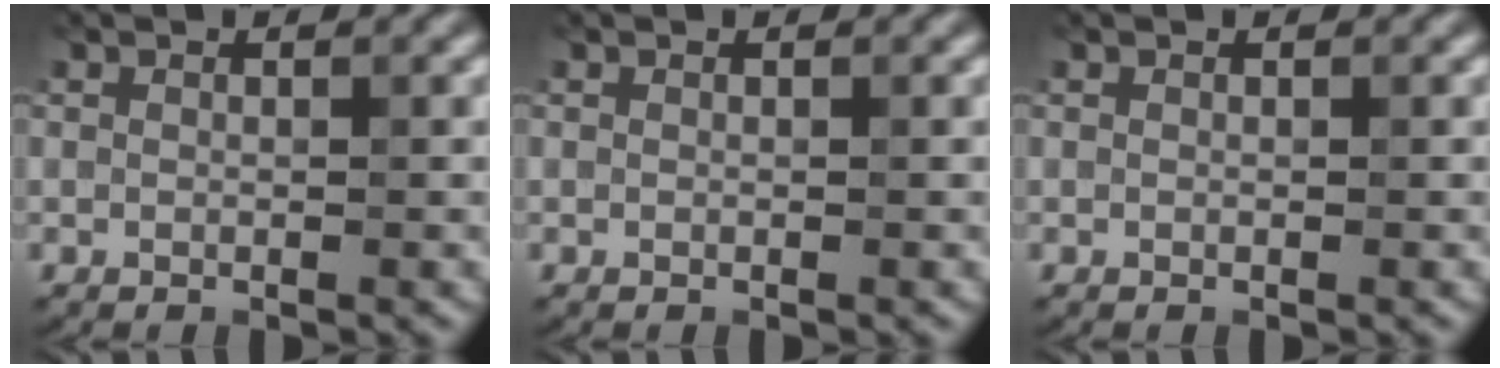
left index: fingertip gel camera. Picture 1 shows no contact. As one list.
[{"total": 0.0}, {"total": 0.0}]